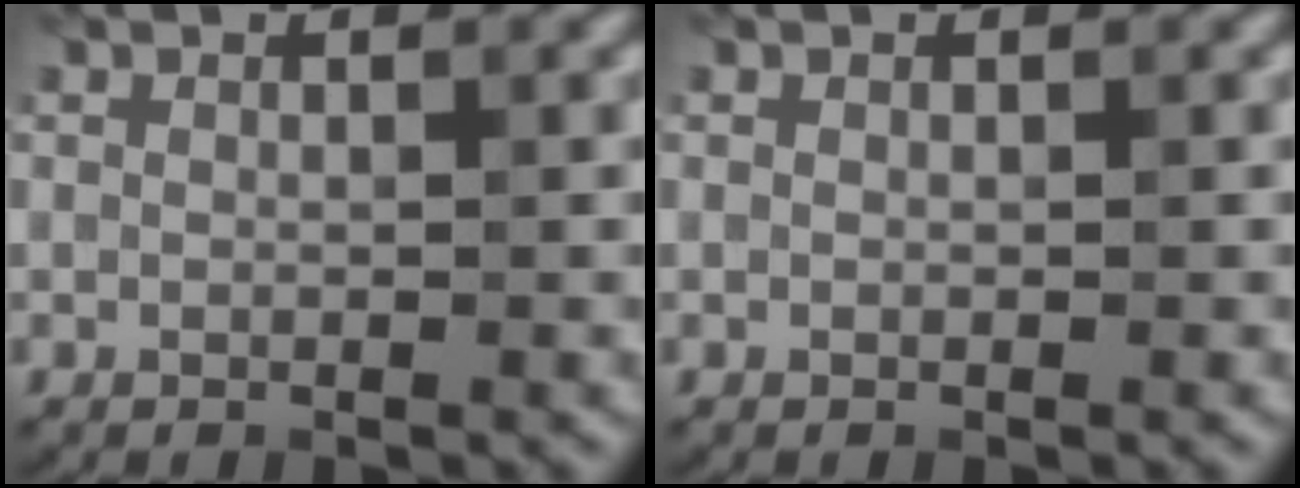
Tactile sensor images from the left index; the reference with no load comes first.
{"total": 0.0}